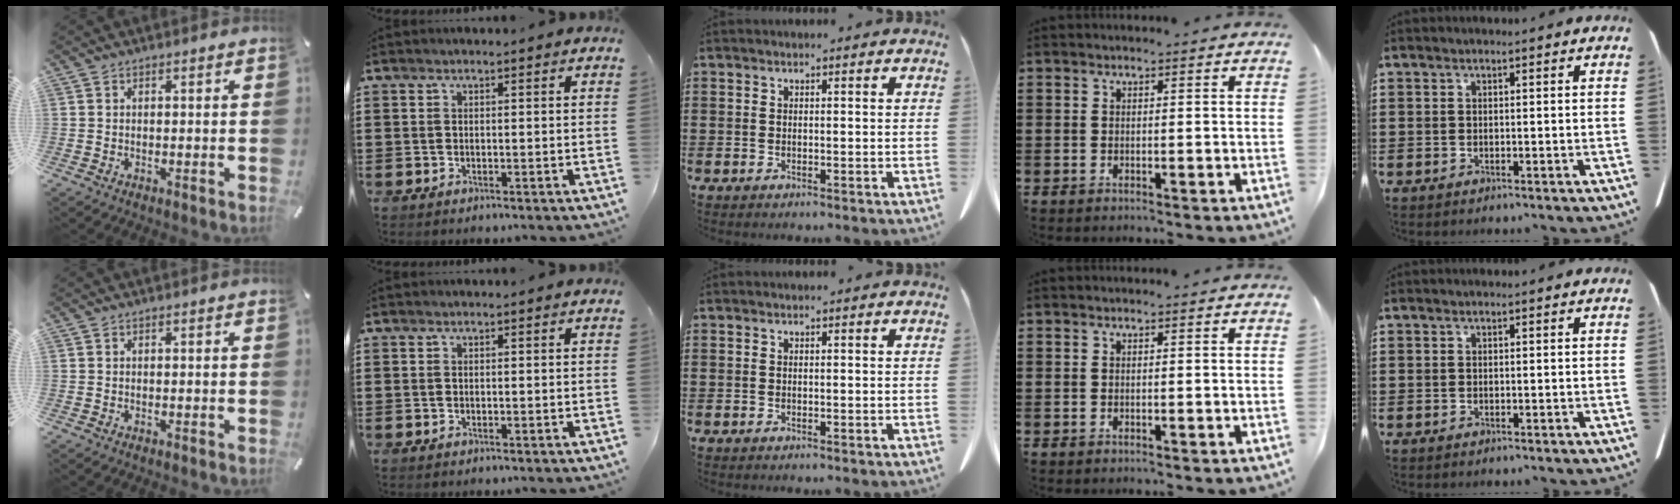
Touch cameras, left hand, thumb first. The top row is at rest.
{}